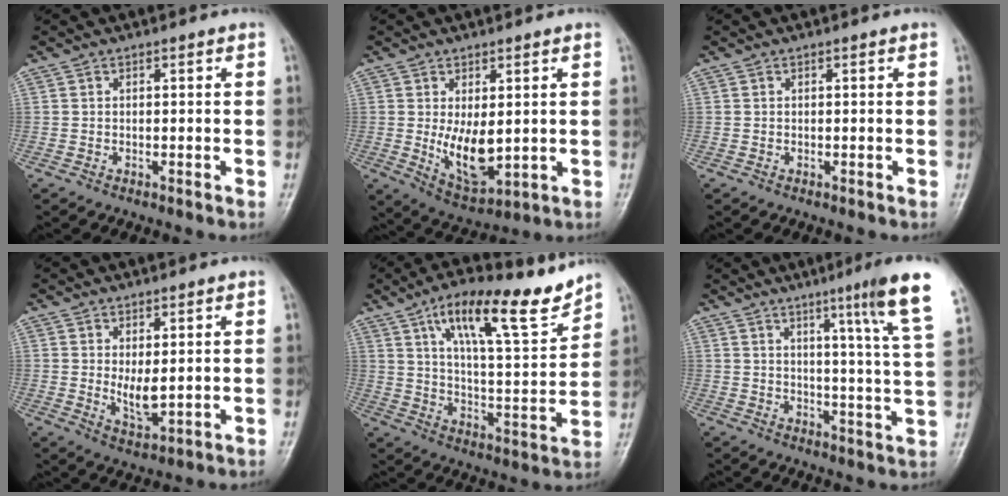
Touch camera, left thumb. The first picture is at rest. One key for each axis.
{"total": 8.6, "fx": 0.4, "fy": 4.2, "fz": 7.5, "tx": -0.109, "ty": -0.026, "tz": 0.027}
{"total": 0.0}
{"total": 4.8, "fx": 0.8, "fy": 2.0, "fz": 4.3, "tx": -0.068, "ty": -0.019, "tz": 0.024}
{"total": 17.5, "fx": 11.8, "fy": 4.5, "fz": 12.1, "tx": -0.167, "ty": -0.061, "tz": 0.197}
{"total": 13.5, "fx": 7.8, "fy": -0.3, "fz": 11.0, "tx": -0.147, "ty": -0.043, "tz": 0.098}